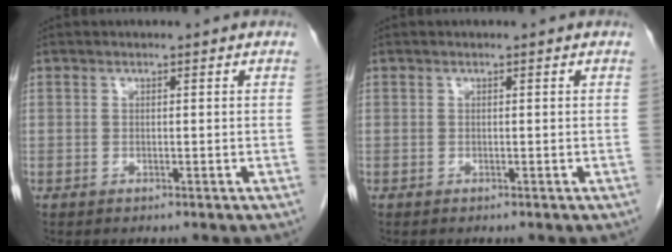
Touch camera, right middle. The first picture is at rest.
{"total": 0.0}